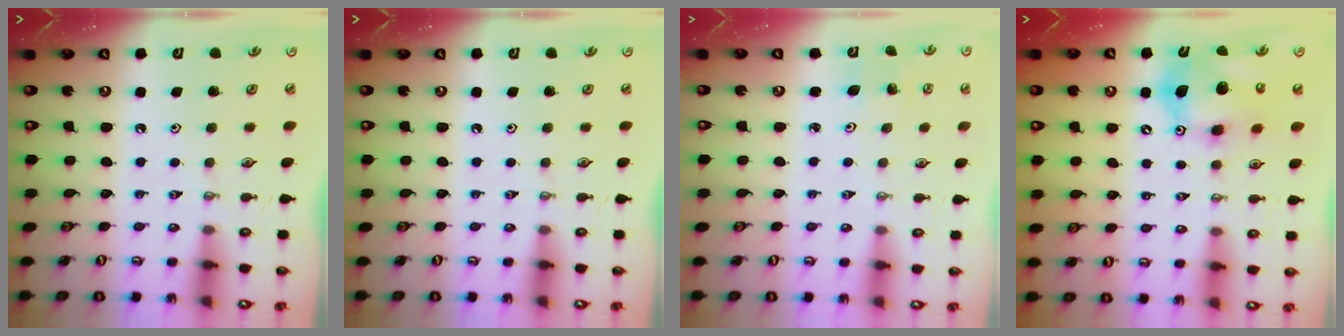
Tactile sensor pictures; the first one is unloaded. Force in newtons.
{"total": 0.0}
{"total": 2.5, "press": 2.5, "slide": 0.2}
{"total": 12.0, "press": 11.8, "slide": 2.6}